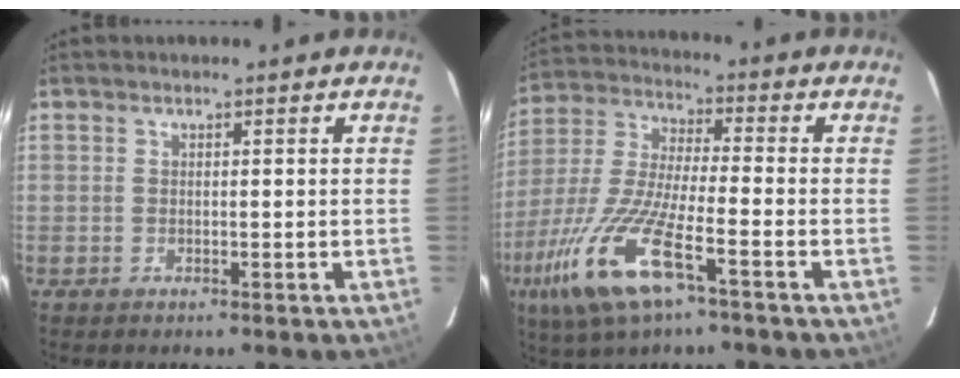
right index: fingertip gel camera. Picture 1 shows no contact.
{"total": 18.1, "force": [-9.1, 4.3, 15.1], "torque": [-0.329, -0.037, -0.180]}